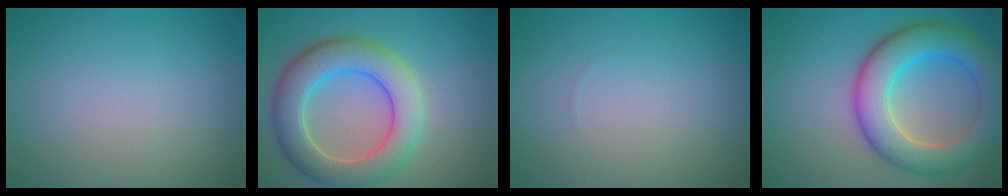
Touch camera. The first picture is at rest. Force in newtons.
{"total": 7.4, "press": 7.4, "slide": 0.5}
{"total": 0.0}
{"total": 8.2, "press": 8.1, "slide": 0.3}